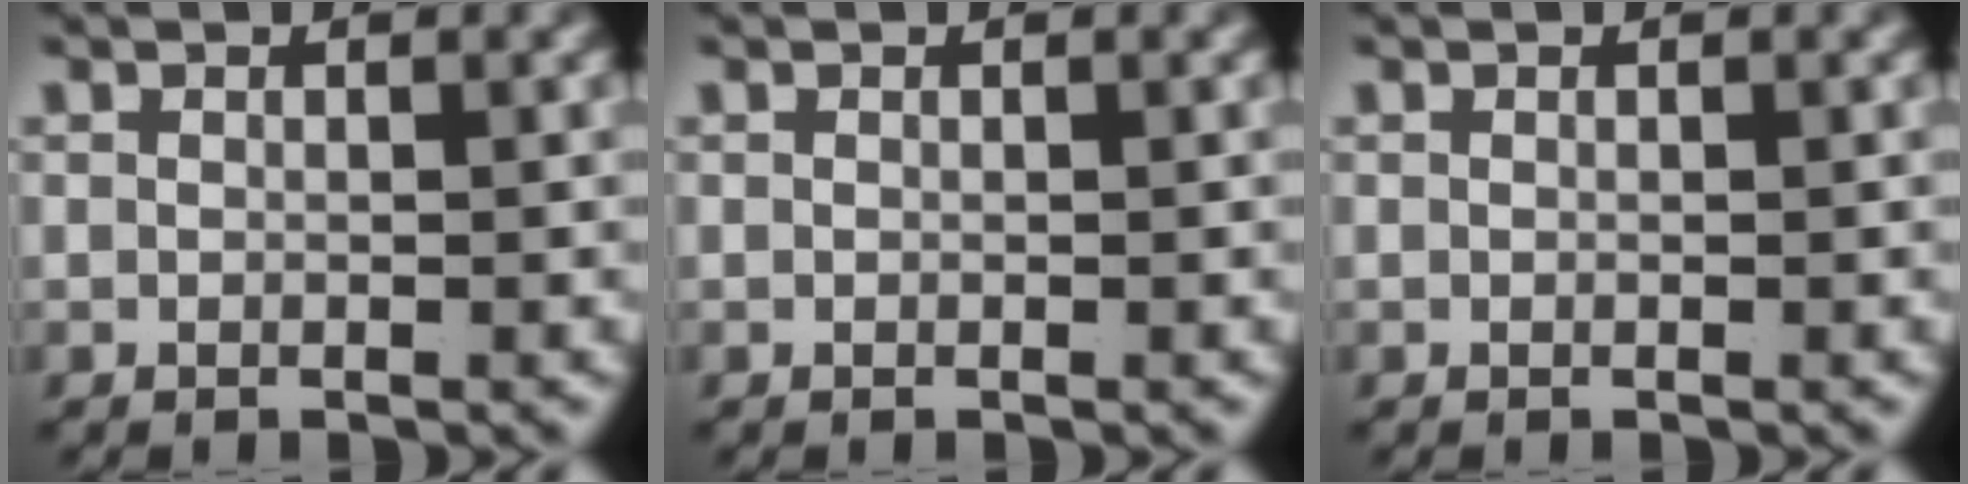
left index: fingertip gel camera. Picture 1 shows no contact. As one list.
[{"total": 0.0}, {"total": 0.0}]